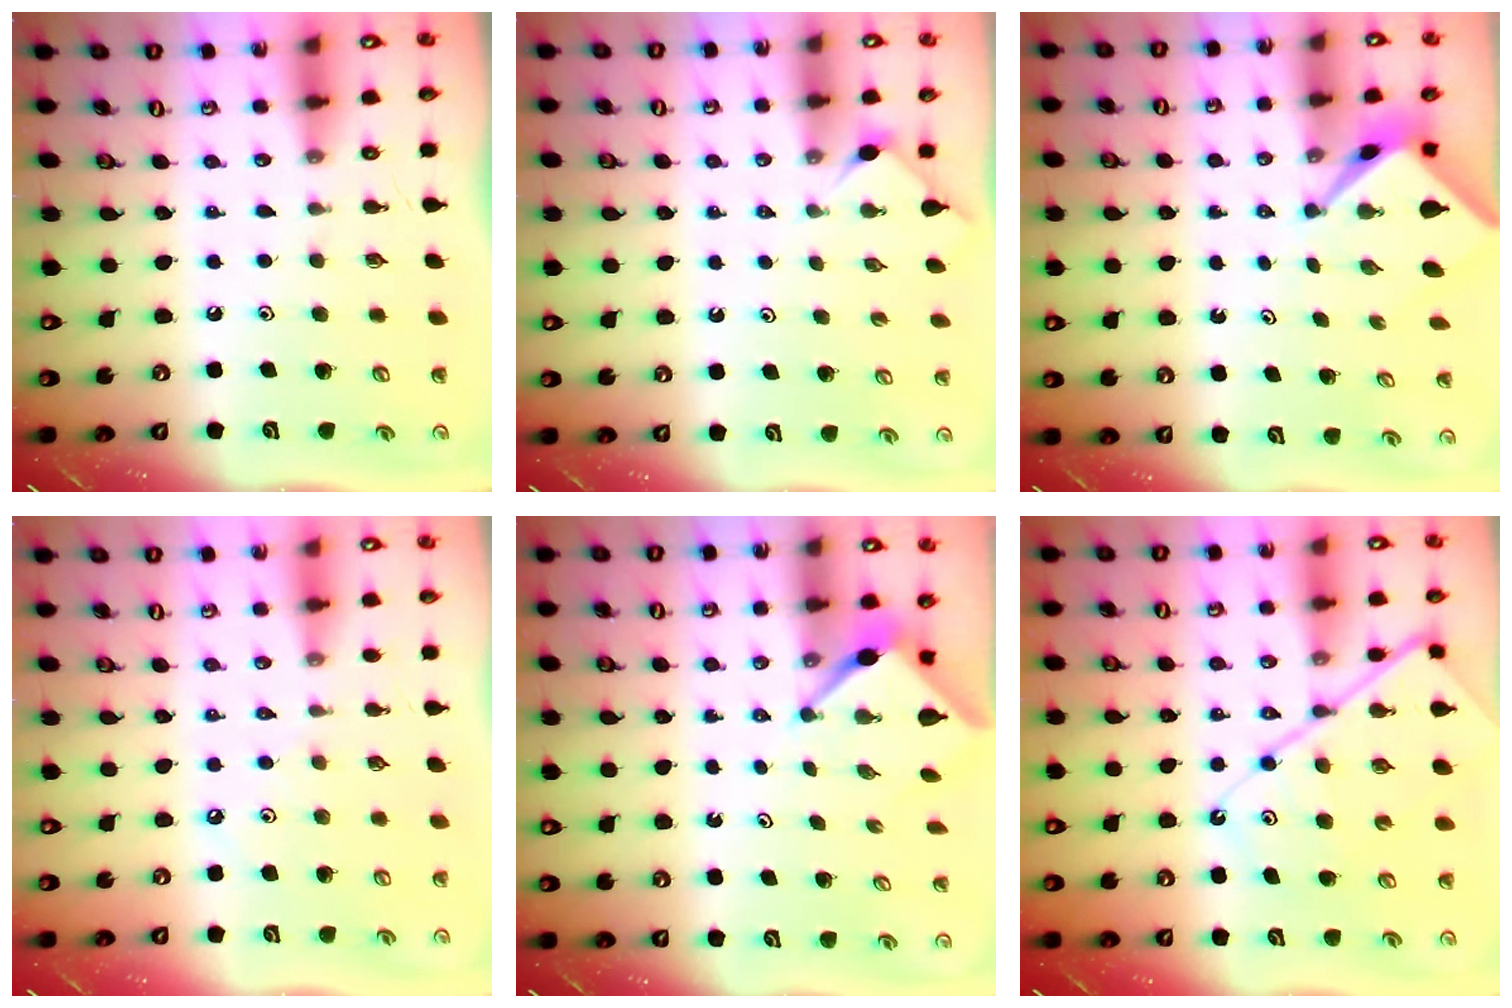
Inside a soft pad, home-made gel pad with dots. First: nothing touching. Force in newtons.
{"total": 1.7, "press": 1.6, "slide": 0.5}
{"total": 2.4, "press": 2.4, "slide": 0.3}
{"total": 1.2, "press": 1.1, "slide": 0.4}
{"total": 3.0, "press": 3.0, "slide": 0.2}
{"total": 12.2, "press": 12.1, "slide": 1.3}